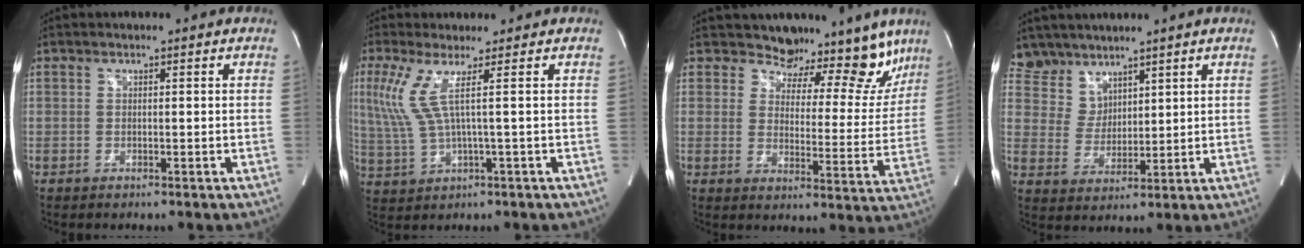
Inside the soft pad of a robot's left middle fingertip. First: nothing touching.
{"total": 5.7, "force": [1.7, -0.7, 5.4], "torque": [-0.136, 0.004, 0.046]}
{"total": 15.8, "force": [14.1, 5.5, 4.7], "torque": [-0.022, -0.032, 0.145]}
{"total": 5.9, "force": [5.0, 3.1, -0.5], "torque": [0.010, 0.003, 0.112]}